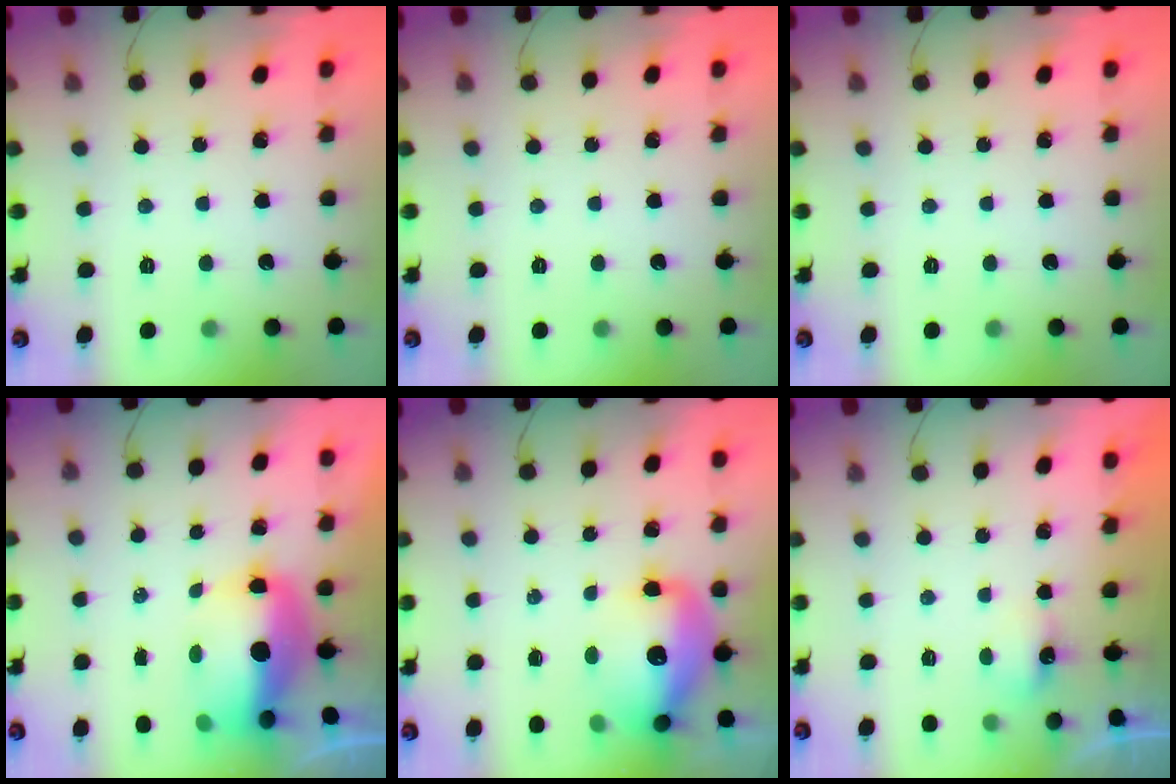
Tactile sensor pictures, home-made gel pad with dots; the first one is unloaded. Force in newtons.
{"total": 0.0}
{"total": 0.0}
{"total": 11.1, "press": 10.8, "slide": 2.6}
{"total": 14.3, "press": 13.8, "slide": 3.8}
{"total": 2.5, "press": 2.5, "slide": 0.6}